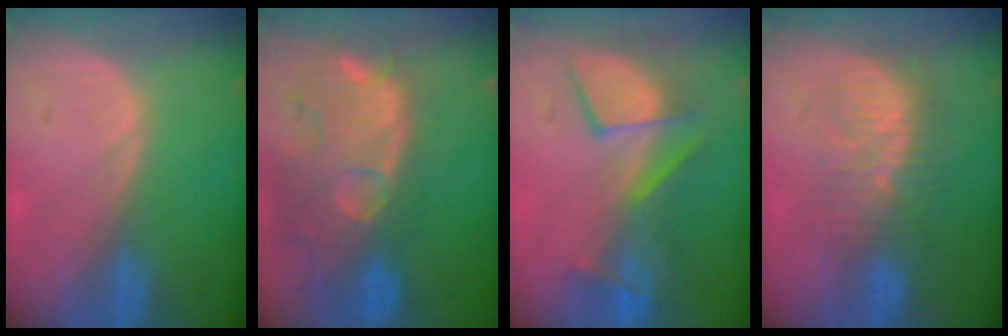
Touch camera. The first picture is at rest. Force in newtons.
{"total": 14.4, "press": 11.8, "slide": 8.3}
{"total": 8.5, "press": 8.5, "slide": 0.2}
{"total": 7.8, "press": 7.4, "slide": 2.6}